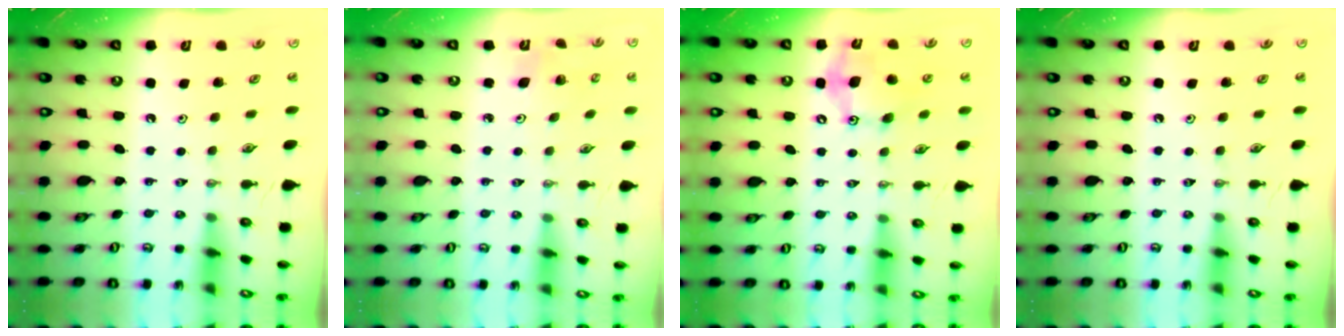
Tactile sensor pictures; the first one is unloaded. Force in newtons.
{"total": 3.5, "press": 3.2, "slide": 1.4}
{"total": 12.4, "press": 12.4, "slide": 0.2}
{"total": 0.0}